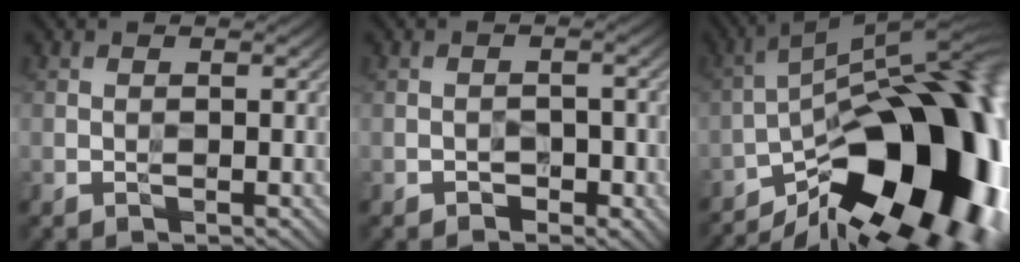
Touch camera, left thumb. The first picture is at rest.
{"total": 1.9, "force": [-1.2, 1.2, 0.8], "torque": [-0.008, 0.001, -0.020]}
{"total": 22.6, "force": [-11.9, 9.5, 16.7], "torque": [-0.191, -0.015, -0.178]}